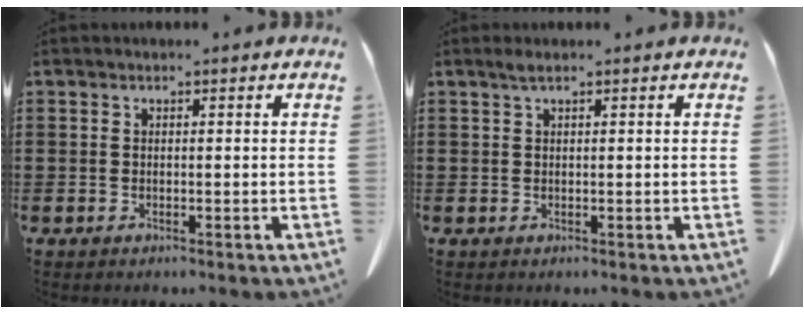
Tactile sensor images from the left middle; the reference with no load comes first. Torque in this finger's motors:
{"motor_torque": [0.18, 0.15, 0.03, 0.01]}